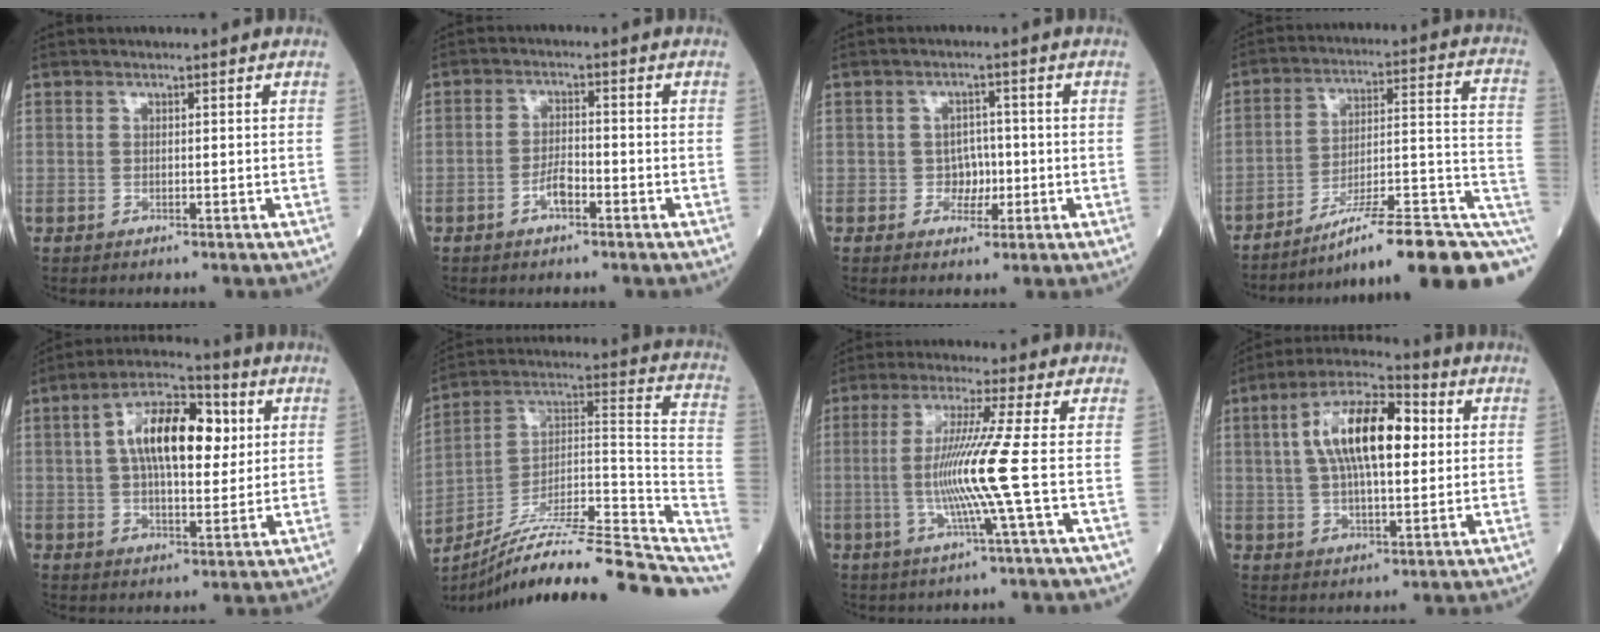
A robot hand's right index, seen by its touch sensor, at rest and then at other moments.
{"total": 3.1, "force": [-1.7, 1.0, 2.4], "torque": [-0.043, 0.004, -0.033]}
{"total": 3.3, "force": [-0.7, 2.8, 1.6], "torque": [-0.013, 0.008, -0.010]}
{"total": 19.7, "force": [-11.0, 2.5, 16.2], "torque": [-0.165, 0.035, -0.159]}
{"total": 13.3, "force": [3.2, 5.4, 11.8], "torque": [-0.210, 0.031, 0.048]}
{"total": 24.2, "force": [-19.9, 2.1, 13.5], "torque": [-0.156, 0.033, -0.312]}
{"total": 9.3, "force": [-1.1, -2.5, 8.9], "torque": [-0.181, -0.012, -0.020]}
{"total": 14.2, "force": [2.9, 5.0, 13.0], "torque": [-0.243, 0.030, 0.044]}